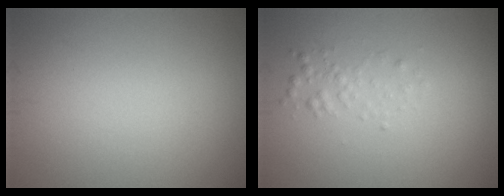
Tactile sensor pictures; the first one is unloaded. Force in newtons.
{"total": 1.3, "press": 1.3, "slide": 0.0}